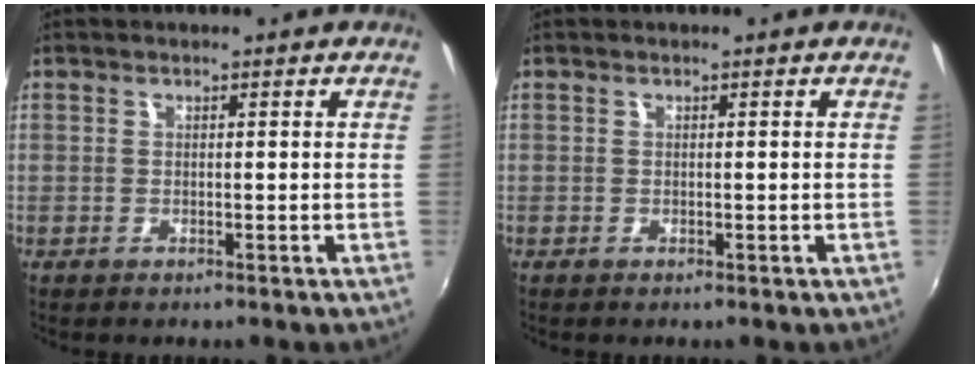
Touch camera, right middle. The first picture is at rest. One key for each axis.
{"total": 0.0}